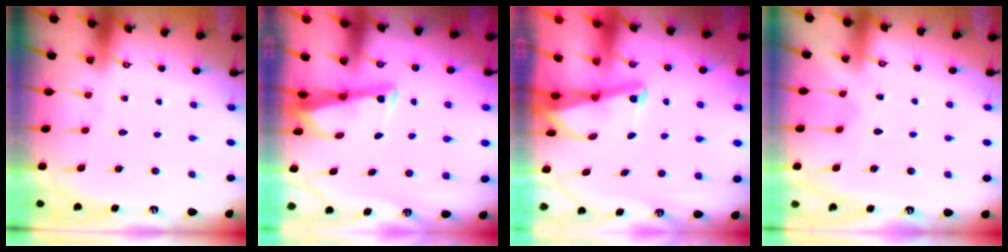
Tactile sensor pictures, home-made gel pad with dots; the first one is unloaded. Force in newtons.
{"total": 3.1, "press": 3.1, "slide": 0.5}
{"total": 2.1, "press": 2.1, "slide": 0.3}
{"total": 2.9, "press": 2.9, "slide": 0.4}